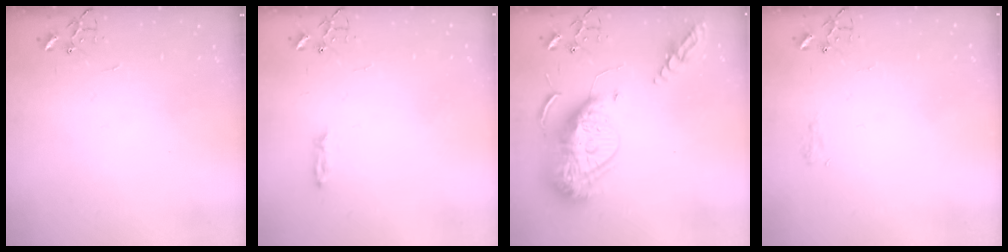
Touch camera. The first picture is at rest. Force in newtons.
{"total": 3.2, "press": 3.2, "slide": 0.4}
{"total": 19.6, "press": 19.5, "slide": 1.9}
{"total": 6.9, "press": 6.8, "slide": 0.8}